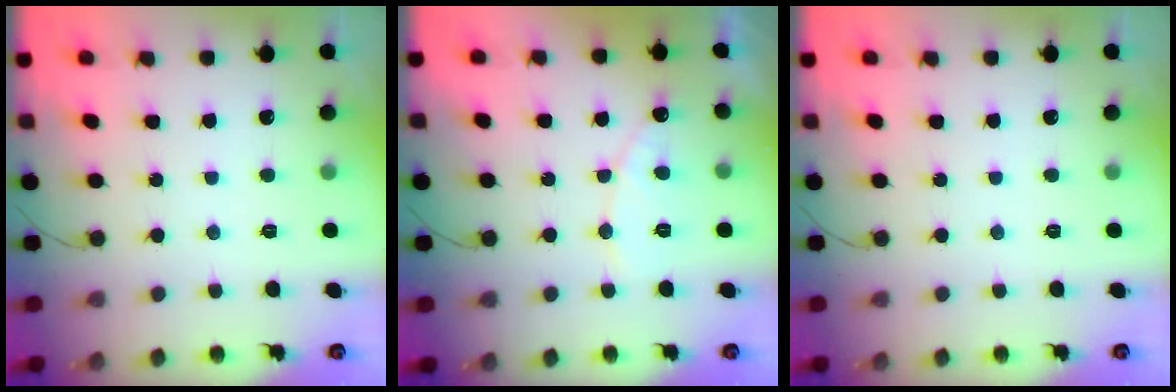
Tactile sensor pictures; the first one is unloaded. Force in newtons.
{"total": 7.9, "press": 7.9, "slide": 0.7}
{"total": 0.0}